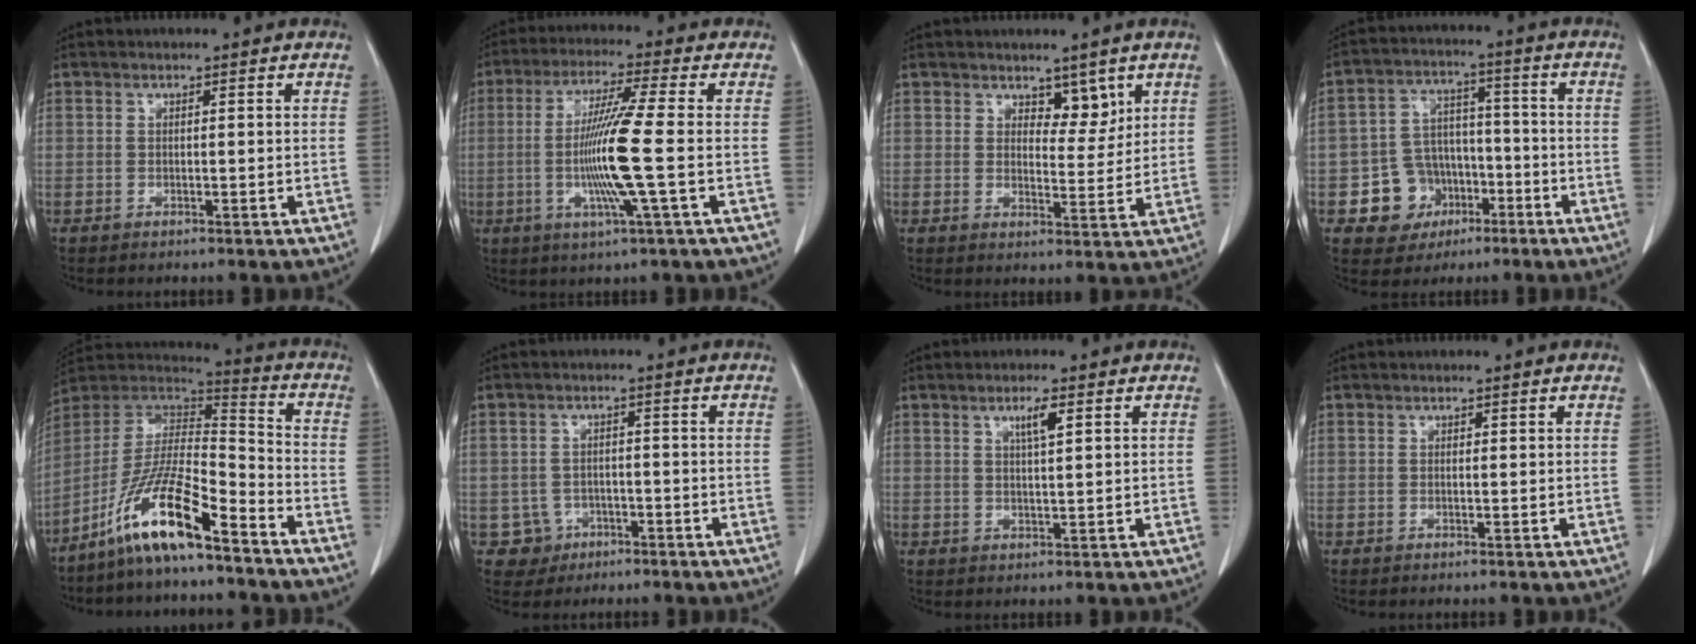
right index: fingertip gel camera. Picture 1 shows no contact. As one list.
[{"total": 11.1, "force": [-1.5, -1.3, 10.9], "torque": [-0.217, -0.014, -0.034]}, {"total": 3.9, "force": [2.6, 2.0, 2.2], "torque": [-0.021, -0.007, 0.040]}, {"total": 9.3, "force": [-3.8, 8.1, 2.3], "torque": [-0.035, 0.024, -0.052]}, {"total": 14.4, "force": [-9.8, 1.9, 10.4], "torque": [-0.201, 0.006, -0.182]}, {"total": 3.8, "force": [-1.6, 3.4, -0.2], "torque": [0.008, 0.014, -0.022]}, {"total": 3.0, "force": [1.5, 0.2, 2.6], "torque": [-0.046, -0.001, 0.025]}, {"total": 0.0}]